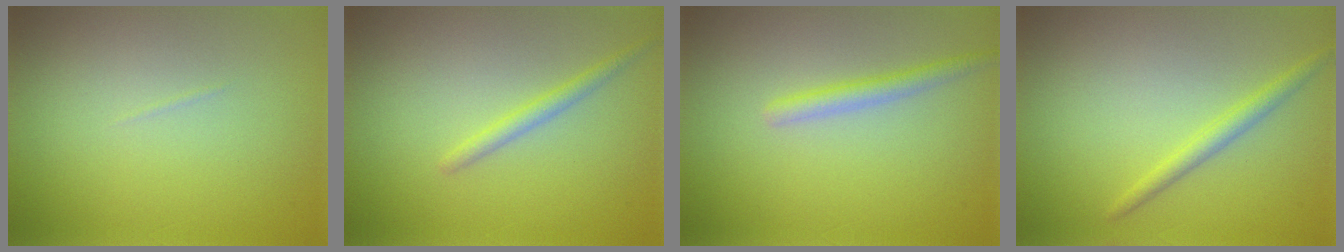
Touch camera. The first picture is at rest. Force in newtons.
{"total": 1.4, "press": 1.4, "slide": 0.1}
{"total": 1.8, "press": 1.8, "slide": 0.1}
{"total": 1.7, "press": 1.7, "slide": 0.1}